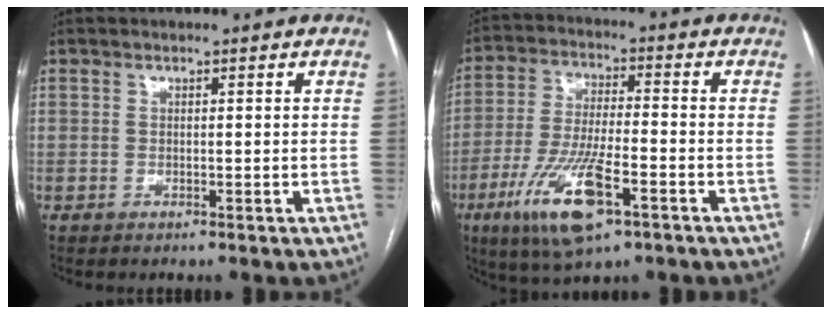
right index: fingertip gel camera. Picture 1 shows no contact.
{"total": 13.4, "force": [-6.5, 3.0, 11.4], "torque": [-0.233, -0.019, -0.110]}